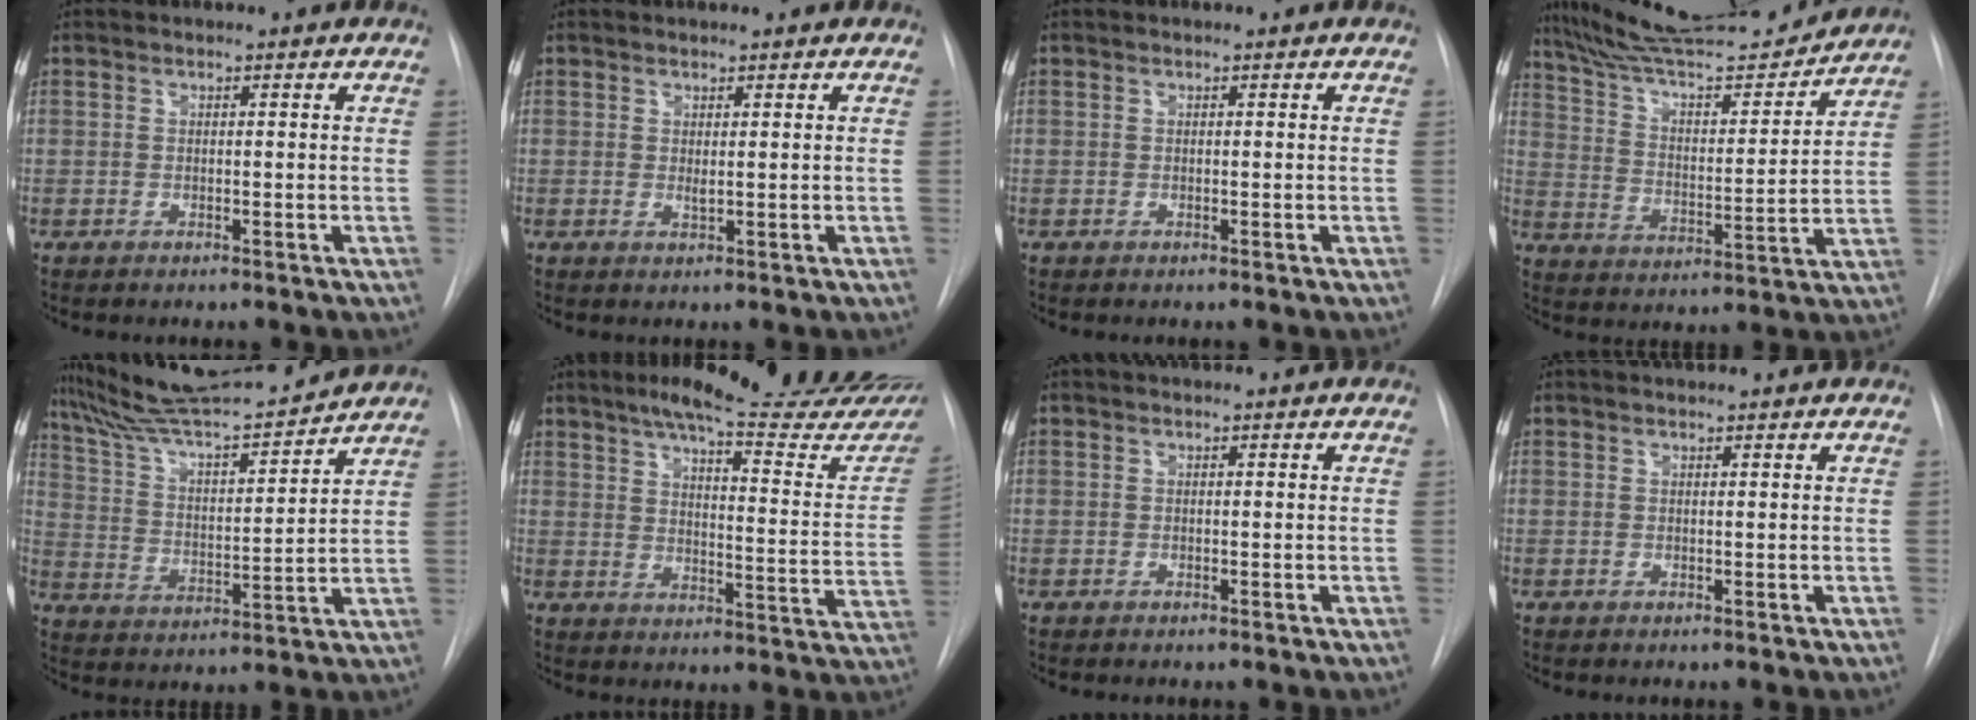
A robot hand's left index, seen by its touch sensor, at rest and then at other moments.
{"total": 1.4, "force": [0.9, 0.1, 1.0], "torque": [-0.022, 0.002, 0.018]}
{"total": 0.0}
{"total": 18.9, "force": [17.8, 1.8, 6.2], "torque": [-0.106, -0.006, 0.279]}
{"total": 16.7, "force": [15.6, 0.3, 6.0], "torque": [-0.108, 0.004, 0.259]}
{"total": 27.3, "force": [22.8, 3.6, 14.5], "torque": [-0.192, -0.071, 0.275]}
{"total": 0.0}
{"total": 1.6, "force": [1.6, 0.0, 0.4], "torque": [-0.006, 0.018, 0.028]}